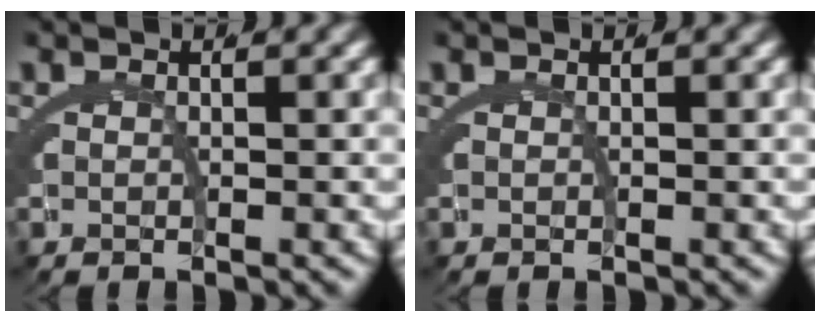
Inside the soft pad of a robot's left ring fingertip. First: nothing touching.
{"total": 0.0}